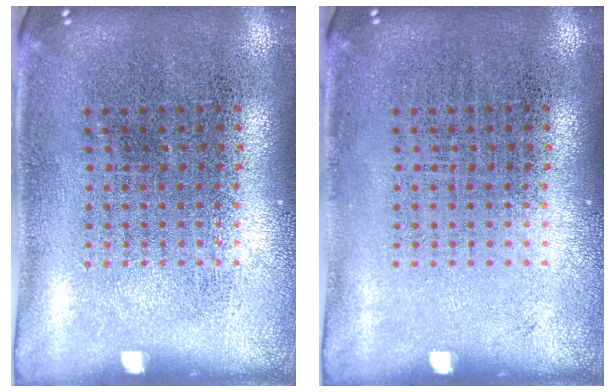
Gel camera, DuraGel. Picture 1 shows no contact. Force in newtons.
{"total": 0.0}